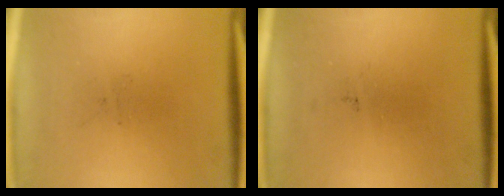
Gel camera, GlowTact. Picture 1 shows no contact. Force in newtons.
{"total": 0.0}